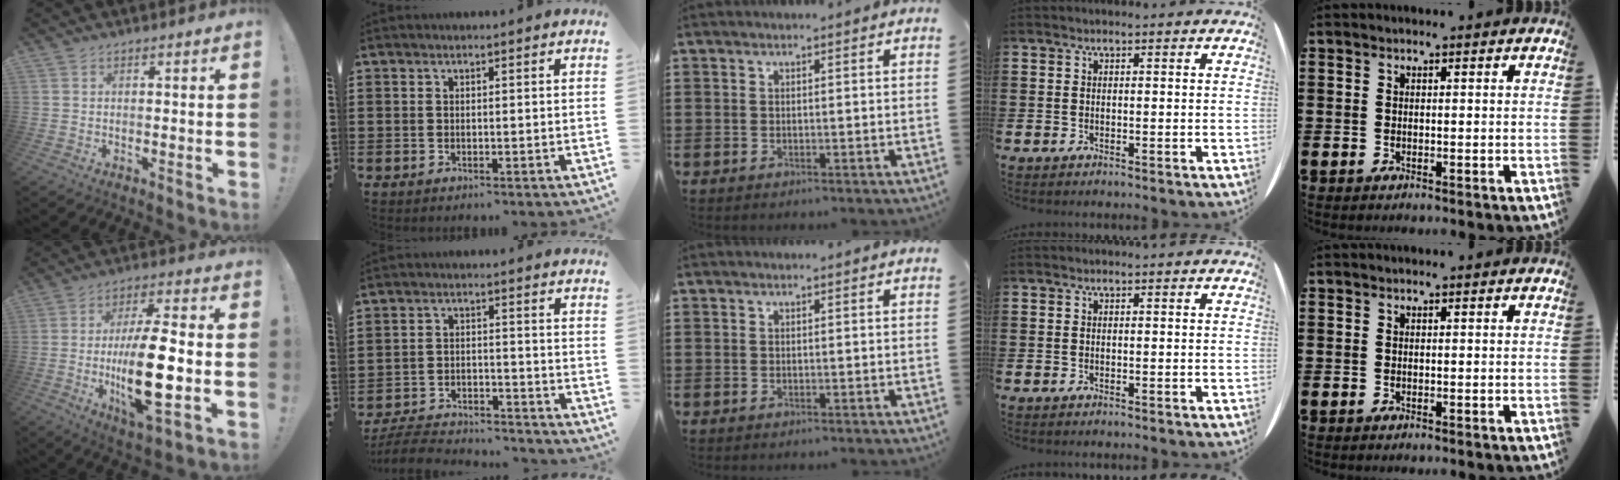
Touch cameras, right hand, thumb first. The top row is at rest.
{"thumb": {"total": 19.1, "force": [-3.0, 5.7, 18.0], "torque": [-0.316, -0.004, -0.048]}, "index": {"total": 5.9, "force": [-5.8, 0.8, 1.1], "torque": [-0.028, 0.008, -0.116]}}